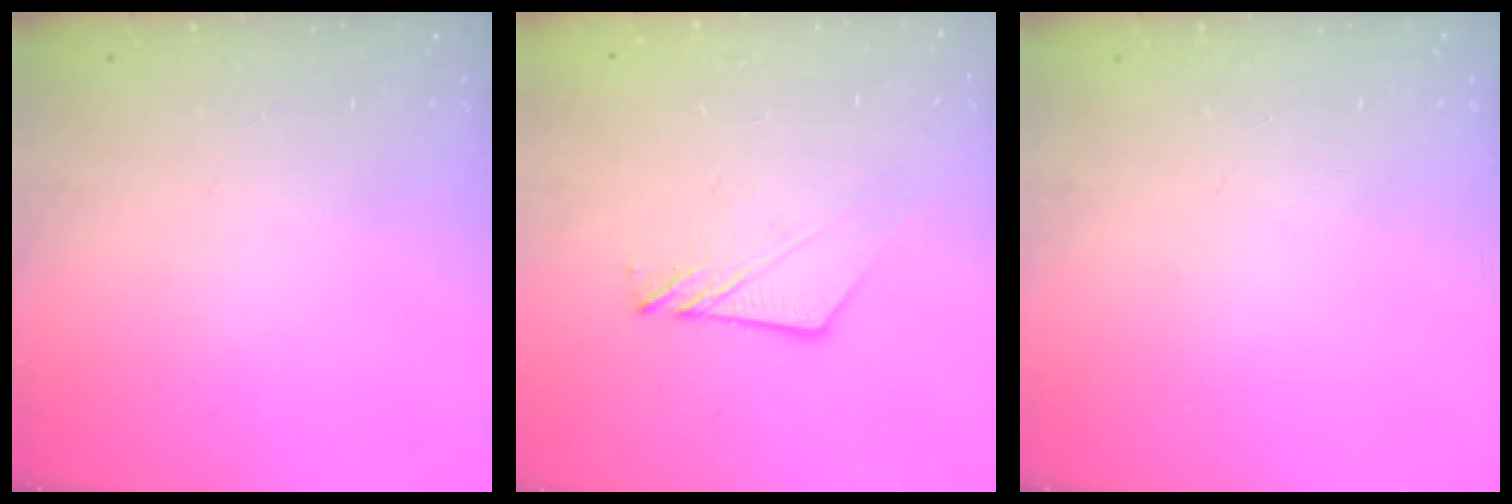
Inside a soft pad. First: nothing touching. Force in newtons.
{"total": 7.5, "press": 7.5, "slide": 0.3}
{"total": 0.0}